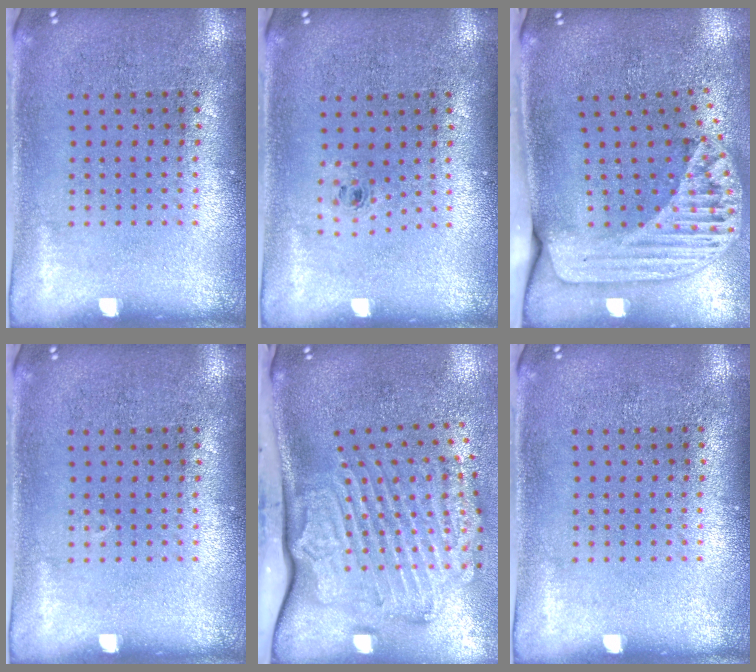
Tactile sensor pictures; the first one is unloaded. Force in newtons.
{"total": 0.6, "press": 0.3, "slide": 0.5}
{"total": 2.2, "press": 1.7, "slide": 1.4}
{"total": 0.0}
{"total": 3.6, "press": 2.4, "slide": 2.6}
{"total": 0.0}